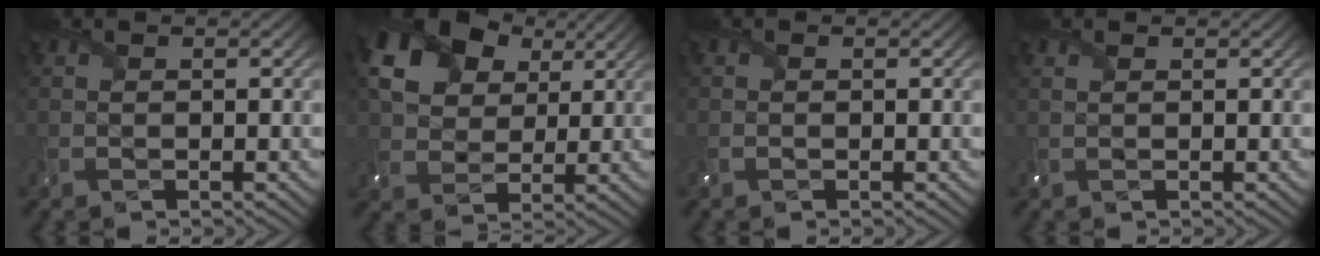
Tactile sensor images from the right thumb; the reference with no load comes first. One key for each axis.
{"total": 13.1, "fx": 5.5, "fy": 9.3, "fz": 7.5, "tx": -0.183, "ty": 0.028, "tz": 0.095}
{"total": 0.6, "fx": -0.3, "fy": 0.5, "fz": 0.1, "tx": -0.004, "ty": -0.003, "tz": -0.008}
{"total": 0.7, "fx": 0.6, "fy": 0.3, "fz": 0.4, "tx": -0.017, "ty": 0.003, "tz": 0.012}